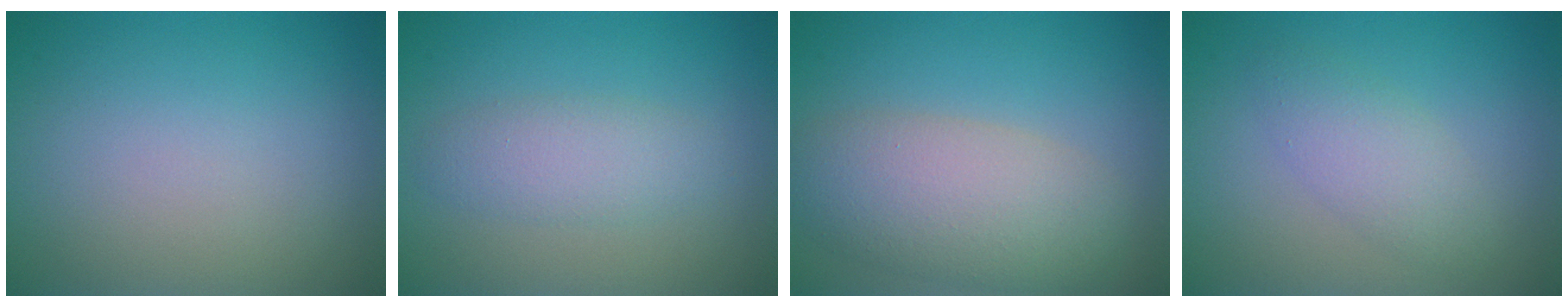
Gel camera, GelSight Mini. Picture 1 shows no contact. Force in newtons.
{"total": 2.7, "press": 2.7, "slide": 0.1}
{"total": 6.4, "press": 6.4, "slide": 0.3}
{"total": 2.7, "press": 2.7, "slide": 0.2}